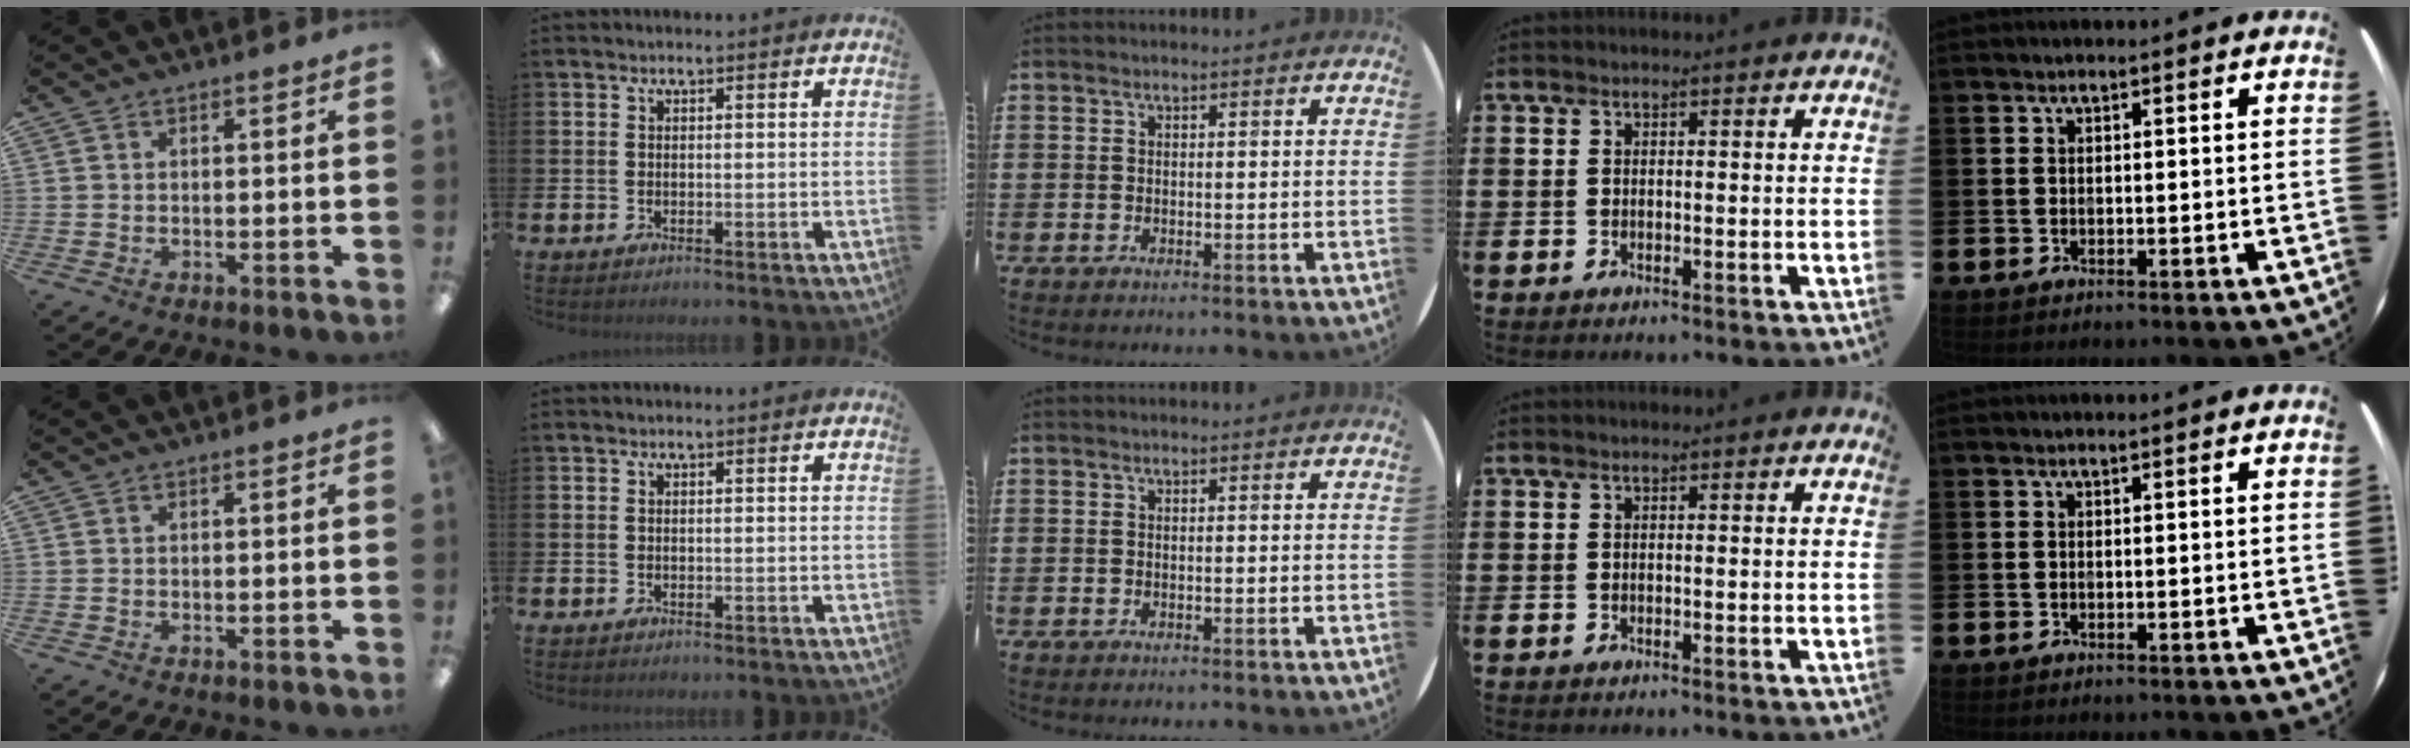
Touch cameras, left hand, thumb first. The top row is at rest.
{}